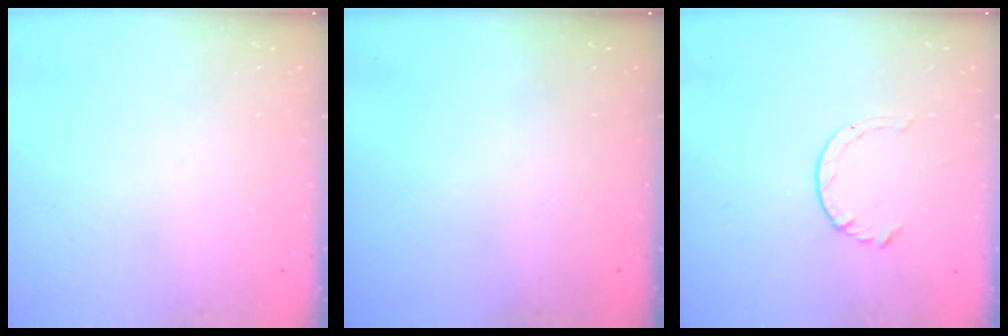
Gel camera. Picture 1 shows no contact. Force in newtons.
{"total": 0.0}
{"total": 3.4, "press": 3.4, "slide": 0.5}